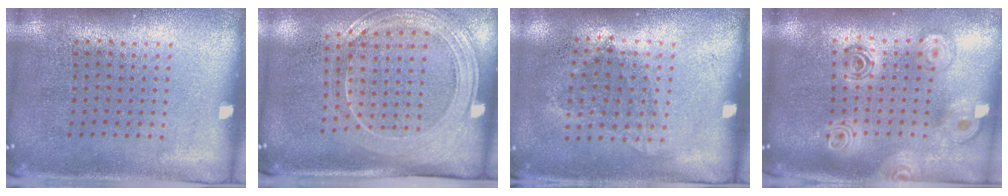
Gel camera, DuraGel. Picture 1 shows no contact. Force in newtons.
{"total": 2.2, "press": 1.8, "slide": 1.1}
{"total": 1.0, "press": 0.8, "slide": 0.6}
{"total": 2.1, "press": 1.7, "slide": 1.3}